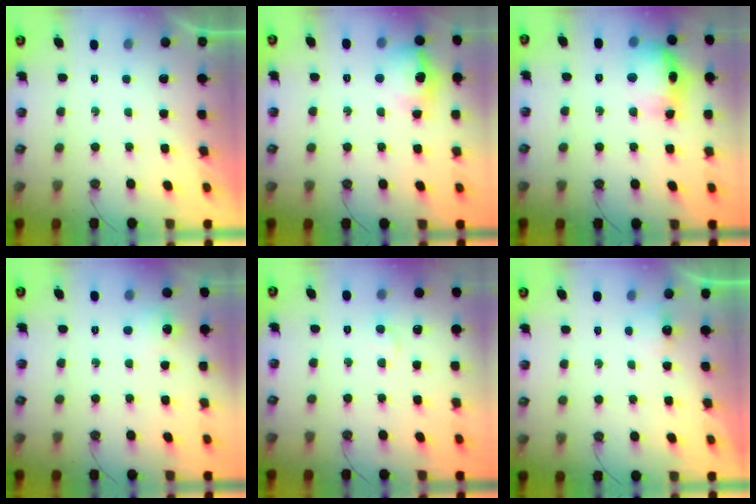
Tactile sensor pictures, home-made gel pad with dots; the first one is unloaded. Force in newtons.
{"total": 14.0, "press": 13.9, "slide": 1.5}
{"total": 15.8, "press": 15.7, "slide": 1.2}
{"total": 6.8, "press": 6.8, "slide": 0.8}
{"total": 4.7, "press": 4.6, "slide": 0.7}
{"total": 2.8, "press": 2.7, "slide": 0.4}